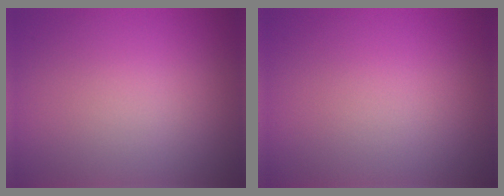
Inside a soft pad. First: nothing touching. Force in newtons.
{"total": 0.0}